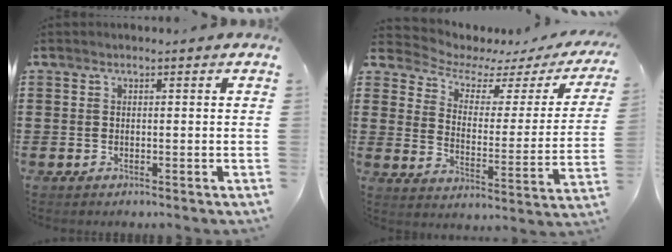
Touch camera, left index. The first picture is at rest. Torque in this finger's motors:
{"motor_torque": [1.18, -0.96, -0.33, -0.13]}